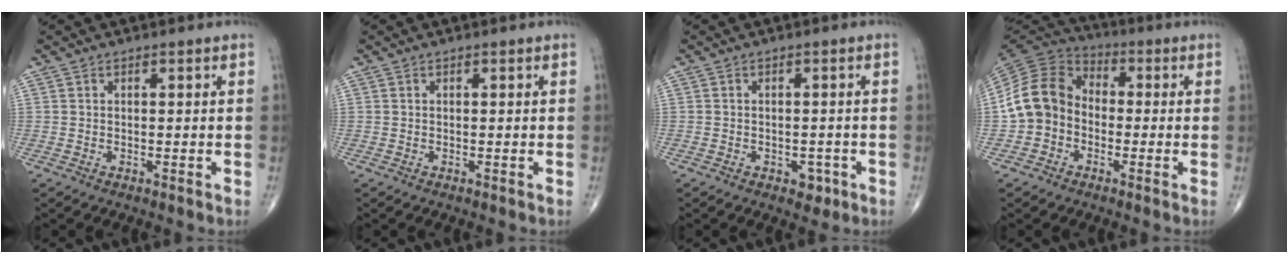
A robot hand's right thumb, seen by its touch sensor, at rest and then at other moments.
{"total": 0.0}
{"total": 2.6, "force": [-1.2, 1.8, 1.4], "torque": [-0.005, 0.005, -0.012]}
{"total": 11.5, "force": [-2.2, 9.6, 5.9], "torque": [-0.102, 0.039, -0.056]}